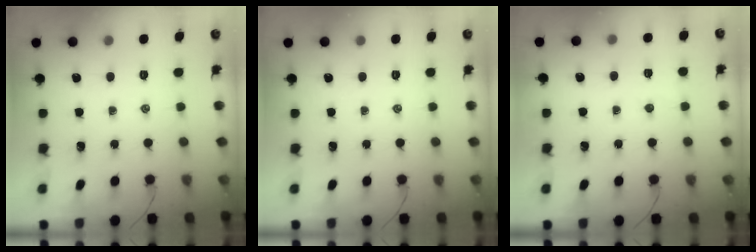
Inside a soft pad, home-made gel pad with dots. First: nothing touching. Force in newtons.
{"total": 0.0}
{"total": 3.2, "press": 3.0, "slide": 1.1}